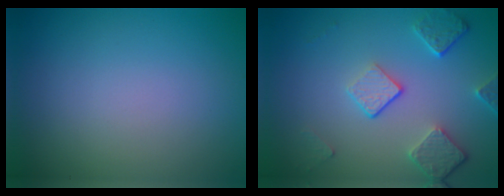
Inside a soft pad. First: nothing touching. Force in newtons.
{"total": 4.0, "press": 3.0, "slide": 2.6}